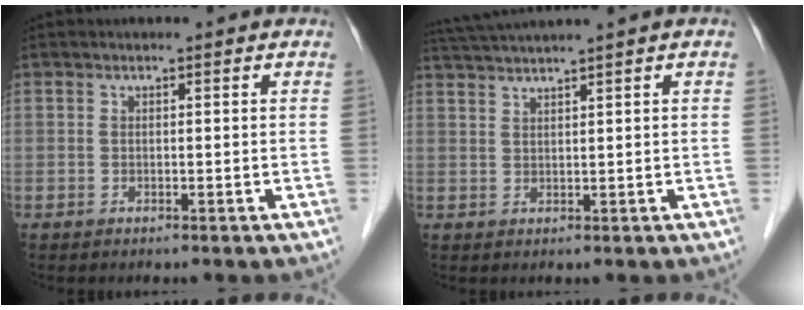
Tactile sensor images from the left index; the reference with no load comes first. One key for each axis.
{"total": 4.9, "fx": 4.2, "fy": -1.6, "fz": 2.0, "tx": -0.042, "ty": 0.012, "tz": 0.085}